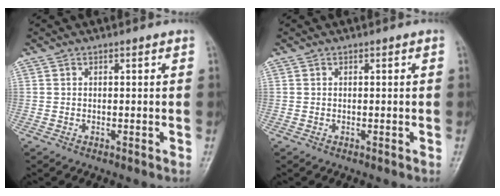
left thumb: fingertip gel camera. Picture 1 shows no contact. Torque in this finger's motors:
{"motor_torque": [0.00, 0.00, 0.00, -0.11, 0.00]}